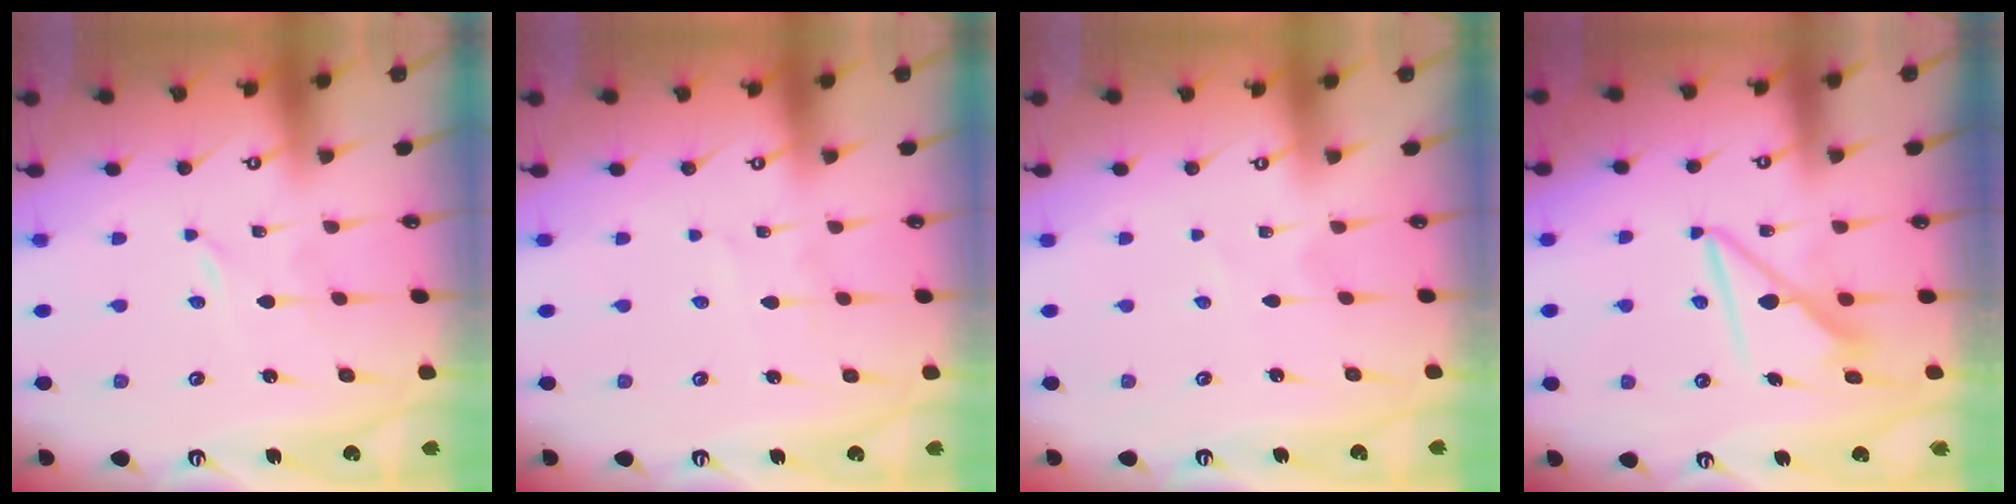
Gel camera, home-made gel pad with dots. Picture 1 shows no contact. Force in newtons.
{"total": 2.7, "press": 2.7, "slide": 0.3}
{"total": 1.8, "press": 1.7, "slide": 0.3}
{"total": 10.2, "press": 10.2, "slide": 0.6}